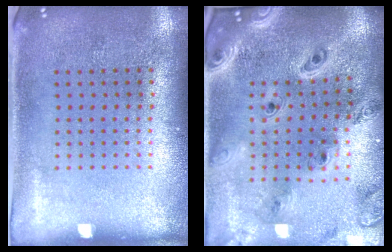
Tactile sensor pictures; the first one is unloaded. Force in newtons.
{"total": 2.8, "press": 2.4, "slide": 1.4}